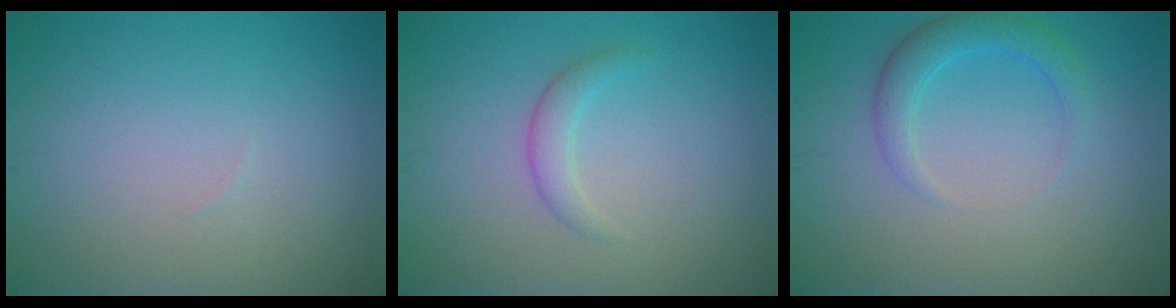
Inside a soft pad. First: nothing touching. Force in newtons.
{"total": 1.7, "press": 1.7, "slide": 0.1}
{"total": 2.6, "press": 2.6, "slide": 0.2}